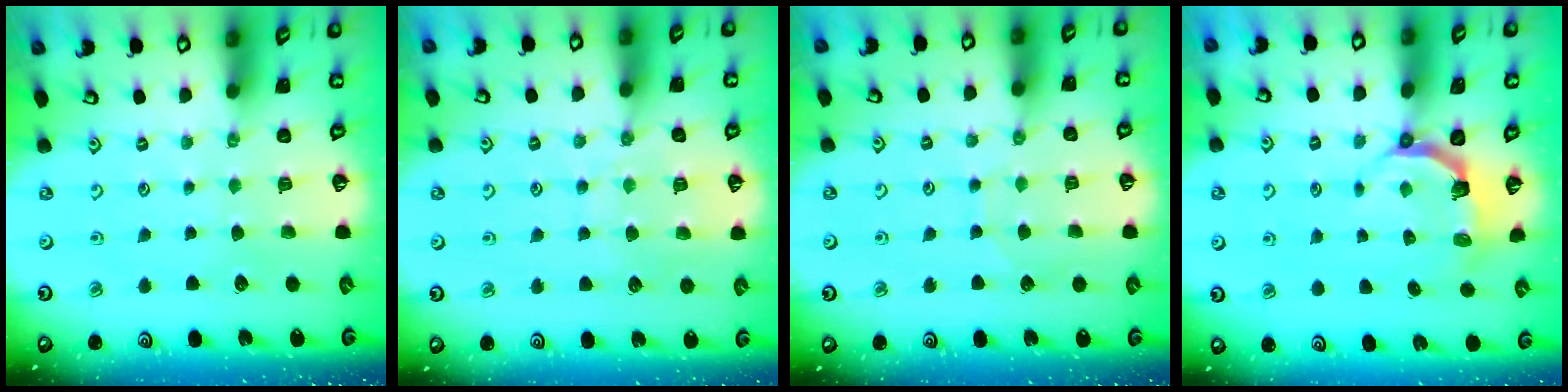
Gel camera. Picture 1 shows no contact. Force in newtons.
{"total": 8.7, "press": 8.7, "slide": 0.8}
{"total": 4.8, "press": 4.8, "slide": 0.5}
{"total": 4.6, "press": 3.0, "slide": 3.5}